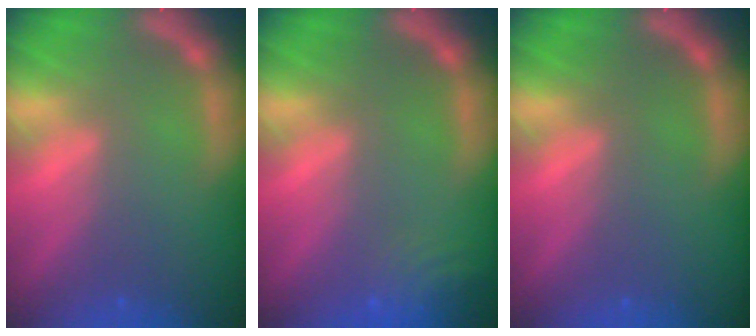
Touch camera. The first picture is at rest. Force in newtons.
{"total": 4.6}
{"total": 0.0}